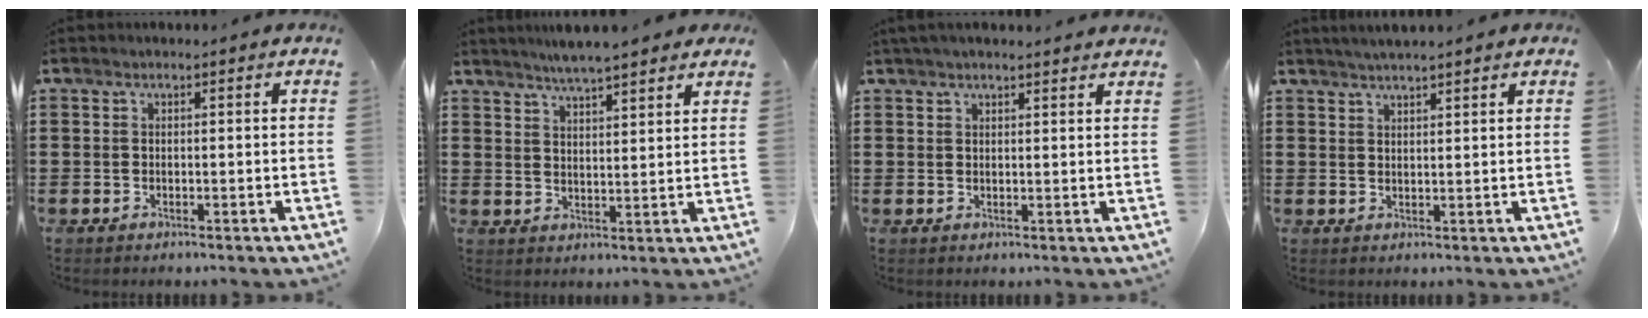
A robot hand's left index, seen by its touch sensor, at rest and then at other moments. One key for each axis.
{"total": 4.3, "fx": 4.0, "fy": 0.2, "fz": 1.6, "tx": -0.044, "ty": -0.010, "tz": 0.071}
{"total": 1.9, "fx": 1.8, "fy": 0.1, "fz": 0.7, "tx": -0.018, "ty": 0.003, "tz": 0.034}
{"total": 1.9, "fx": 1.9, "fy": -0.1, "fz": 0.5, "tx": -0.015, "ty": 0.002, "tz": 0.035}